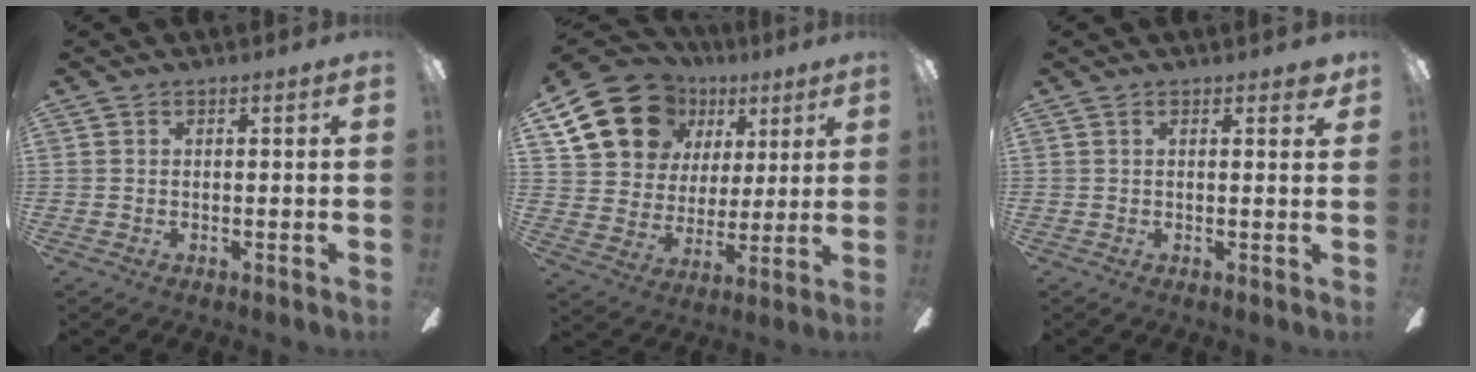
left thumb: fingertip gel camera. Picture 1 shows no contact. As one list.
[{"total": 18.3, "force": [9.4, 14.2, 6.7], "torque": [-0.122, -0.033, 0.186]}, {"total": 1.9, "force": [1.3, 0.7, 1.2], "torque": [-0.001, -0.007, 0.018]}]